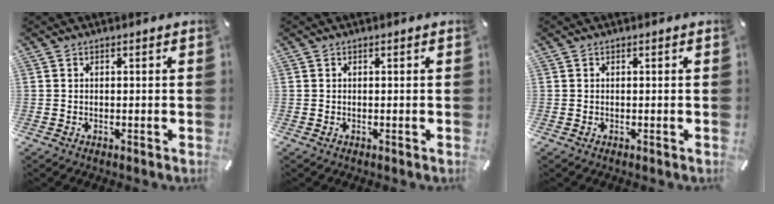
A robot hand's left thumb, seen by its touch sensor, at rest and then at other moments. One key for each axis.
{"total": 0.0}
{"total": 0.0}